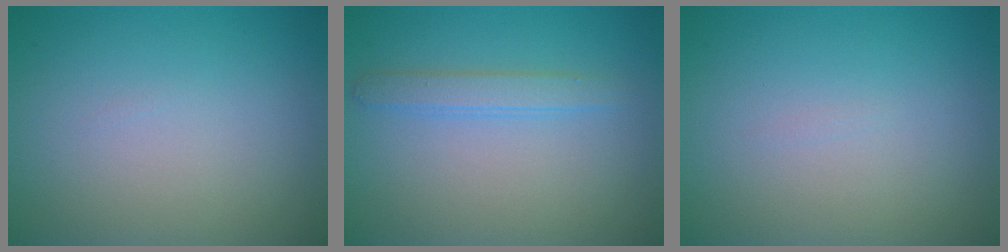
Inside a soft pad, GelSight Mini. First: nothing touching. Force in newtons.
{"total": 1.8, "press": 1.8, "slide": 0.1}
{"total": 0.0}